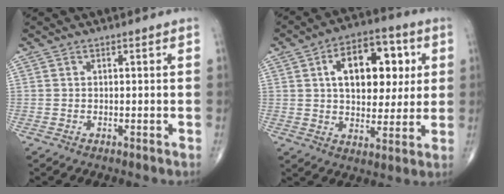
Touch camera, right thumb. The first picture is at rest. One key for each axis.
{"total": 16.6, "fx": 4.1, "fy": 9.9, "fz": 12.7, "tx": -0.149, "ty": 0.007, "tz": 0.063}